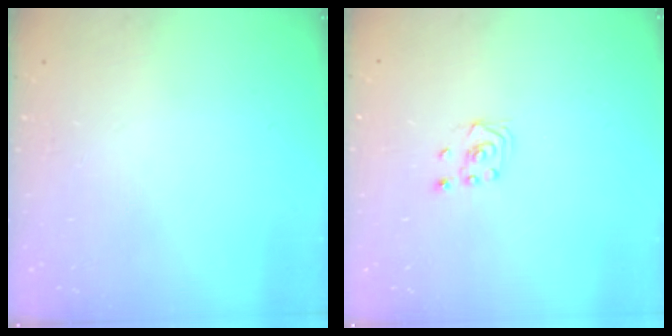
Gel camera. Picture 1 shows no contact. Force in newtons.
{"total": 2.3, "press": 2.2, "slide": 0.7}